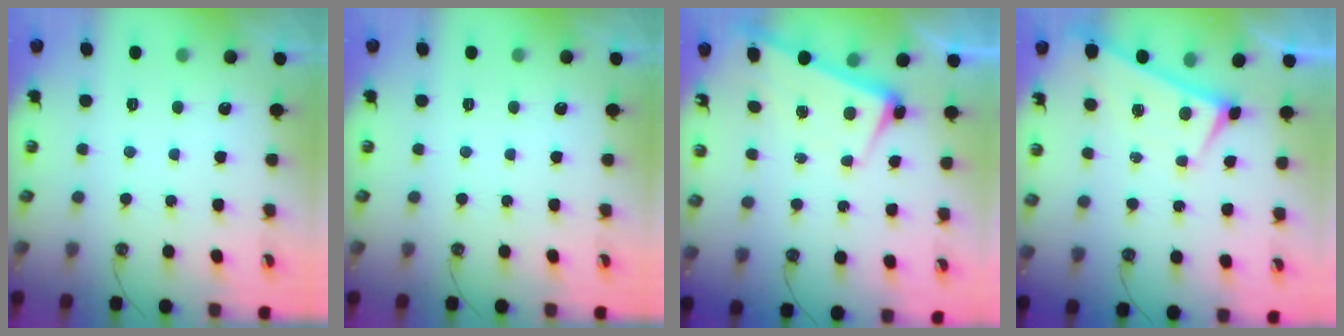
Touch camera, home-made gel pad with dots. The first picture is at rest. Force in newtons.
{"total": 0.0}
{"total": 2.4, "press": 2.3, "slide": 0.7}
{"total": 0.0}